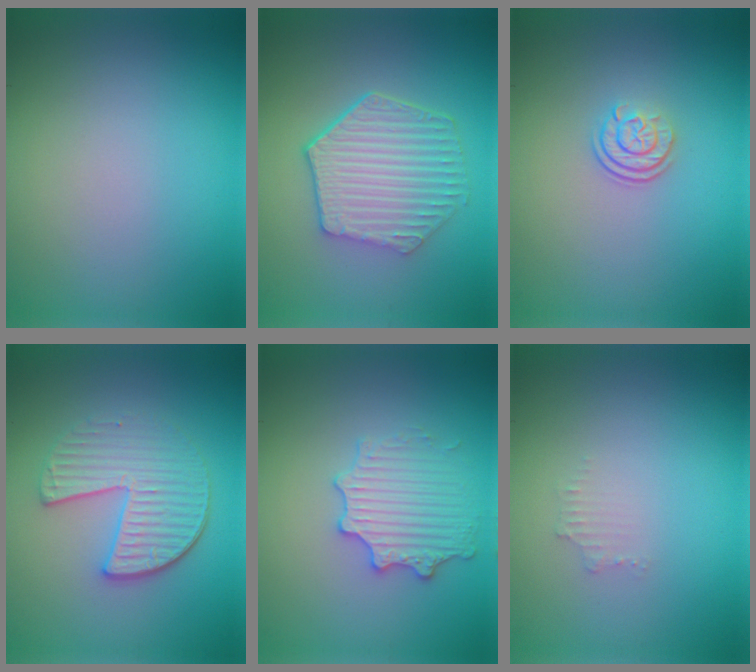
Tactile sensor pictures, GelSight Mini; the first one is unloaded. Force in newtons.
{"total": 6.2, "press": 4.6, "slide": 4.1}
{"total": 2.4, "press": 1.8, "slide": 1.6}
{"total": 4.2, "press": 3.6, "slide": 2.1}
{"total": 3.1, "press": 3.0, "slide": 0.7}
{"total": 0.9, "press": 0.8, "slide": 0.1}